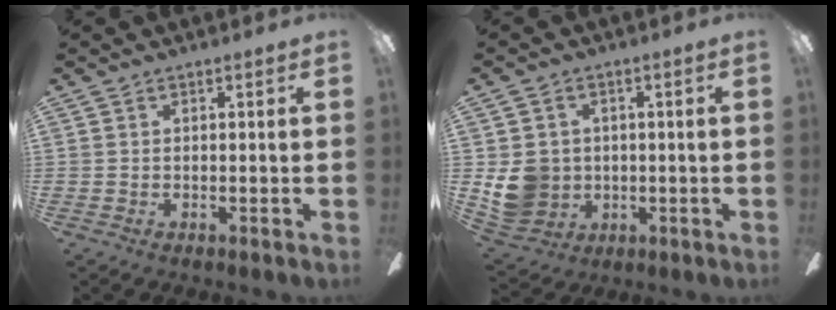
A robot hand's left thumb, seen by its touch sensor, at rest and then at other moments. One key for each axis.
{"total": 9.5, "fx": -0.2, "fy": 8.8, "fz": 3.5, "tx": -0.086, "ty": 0.006, "tz": 0.001}